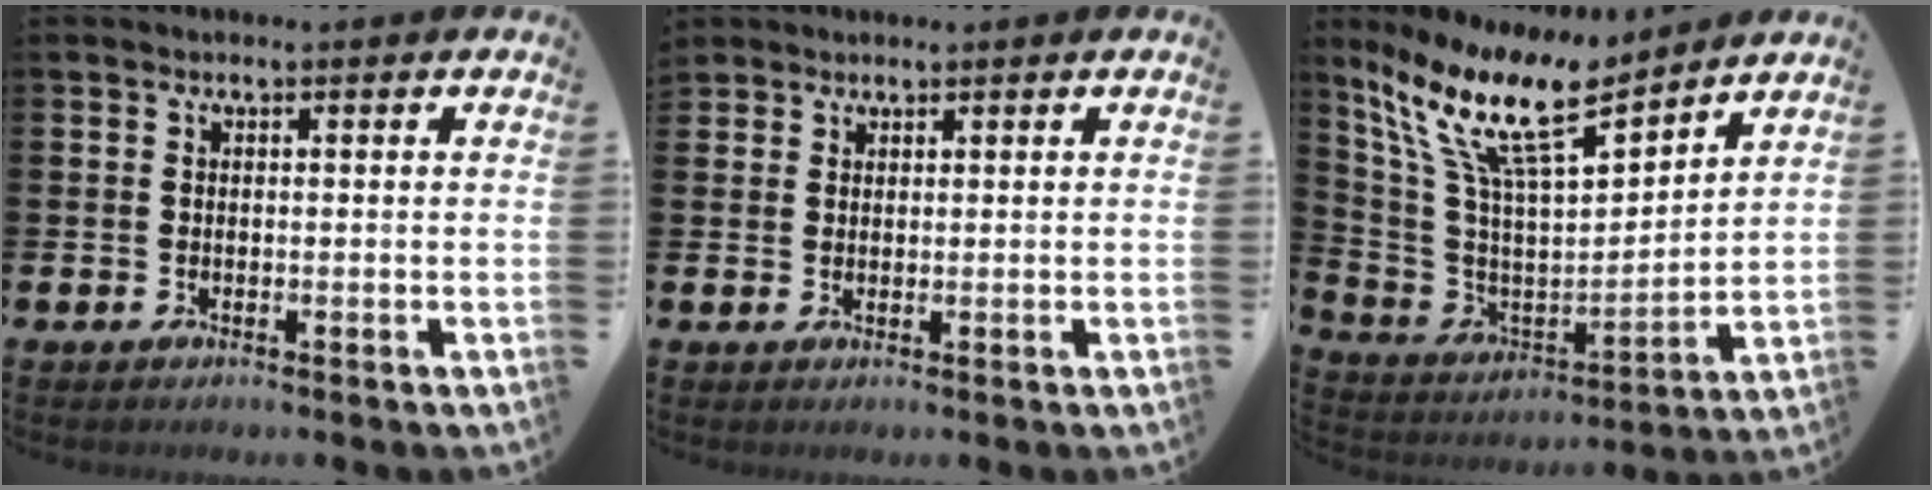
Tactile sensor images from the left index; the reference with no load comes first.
{"total": 1.6, "force": [1.4, 0.7, 0.0], "torque": [0.004, 0.000, 0.027]}
{"total": 13.5, "force": [10.3, 3.3, 8.0], "torque": [-0.196, -0.054, 0.184]}